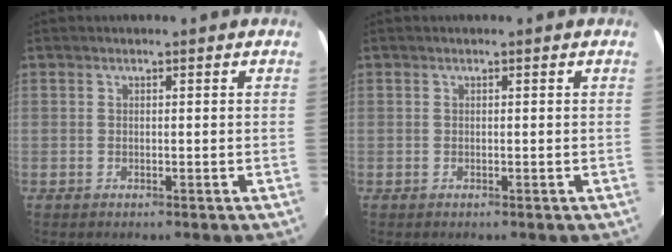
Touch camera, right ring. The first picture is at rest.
{"total": 0.0}